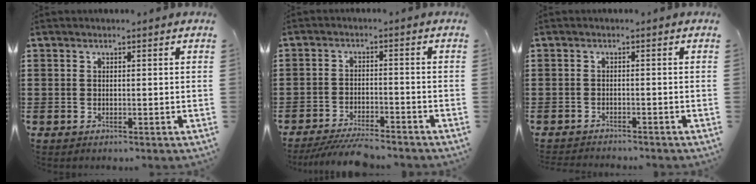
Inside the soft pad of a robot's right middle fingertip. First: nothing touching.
{"total": 5.1, "force": [-4.8, 0.4, 1.7], "torque": [-0.033, -0.006, -0.093]}
{"total": 1.4, "force": [-1.4, 0.0, 0.0], "torque": [-0.003, 0.003, -0.029]}